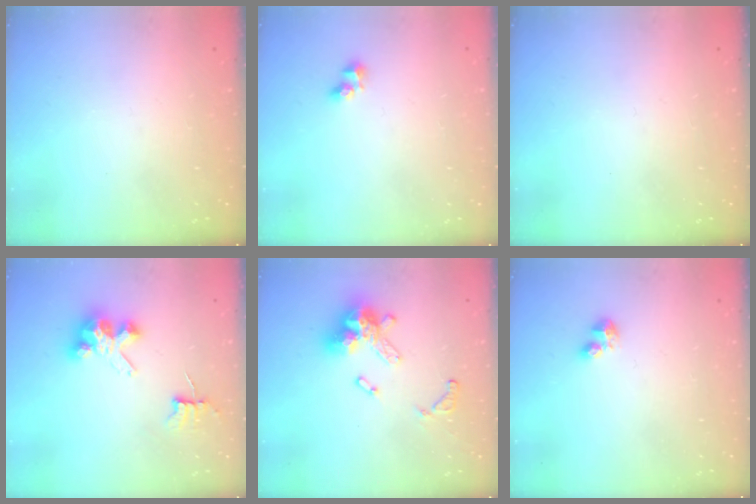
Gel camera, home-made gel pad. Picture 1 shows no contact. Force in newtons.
{"total": 2.7, "press": 2.5, "slide": 1.0}
{"total": 0.0}
{"total": 6.8, "press": 6.8, "slide": 0.5}
{"total": 13.8, "press": 13.8, "slide": 1.0}
{"total": 2.3, "press": 2.2, "slide": 0.5}